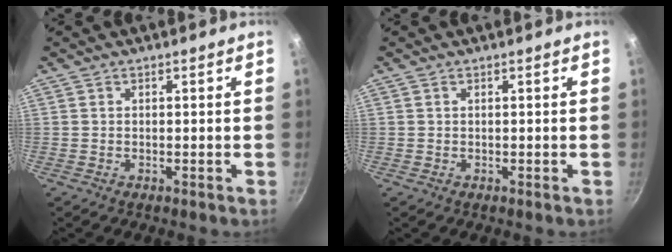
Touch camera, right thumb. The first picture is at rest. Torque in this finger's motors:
{"motor_torque": [0.85, -0.06, 0.36, -0.91, 0.02]}